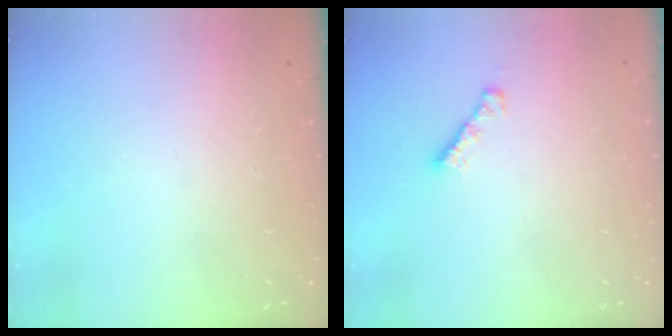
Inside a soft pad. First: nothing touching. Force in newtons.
{"total": 2.3, "press": 2.3, "slide": 0.4}